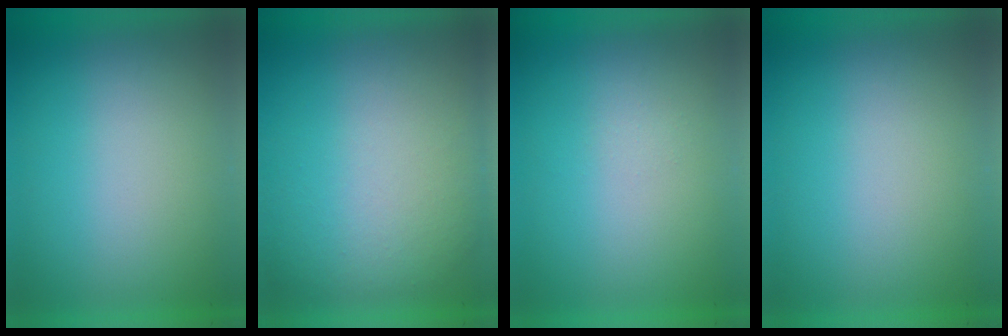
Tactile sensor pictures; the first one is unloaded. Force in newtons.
{"total": 3.0}
{"total": 1.3}
{"total": 0.0}